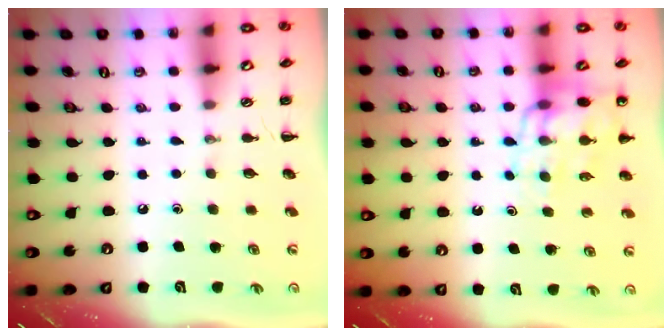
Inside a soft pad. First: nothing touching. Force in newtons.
{"total": 14.3, "press": 13.7, "slide": 3.9}